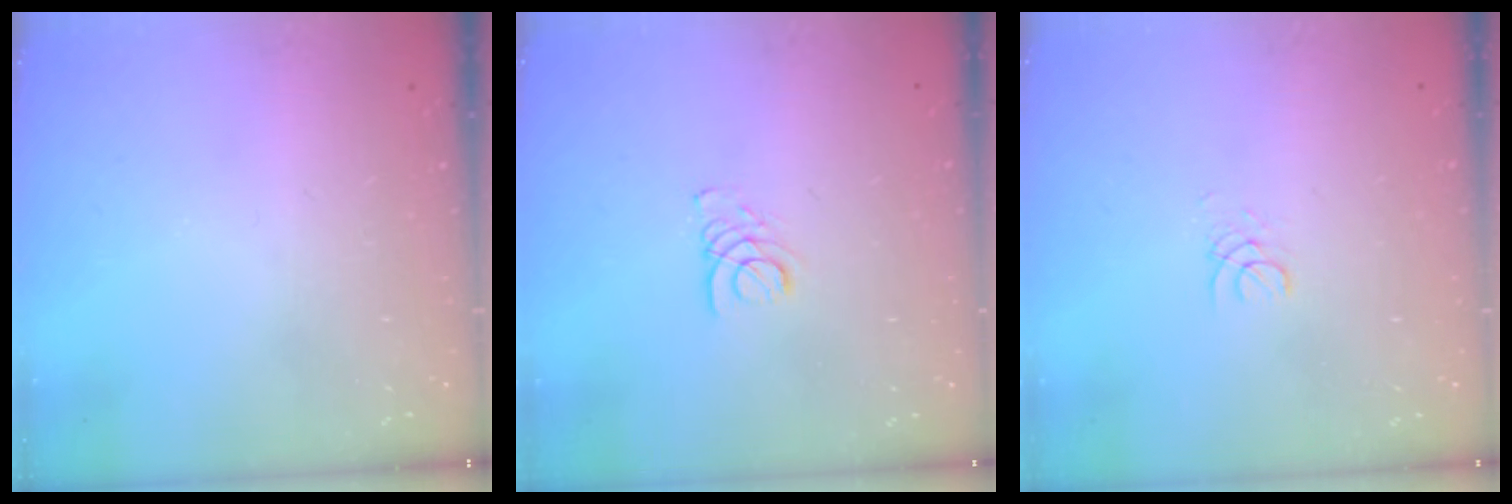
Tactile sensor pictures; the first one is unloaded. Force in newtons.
{"total": 1.9, "press": 1.9, "slide": 0.2}
{"total": 1.0, "press": 1.0, "slide": 0.1}